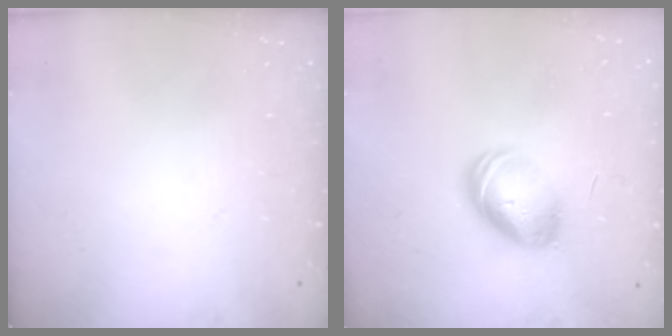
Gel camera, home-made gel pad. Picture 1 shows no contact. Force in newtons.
{"total": 8.5, "press": 8.4, "slide": 1.0}